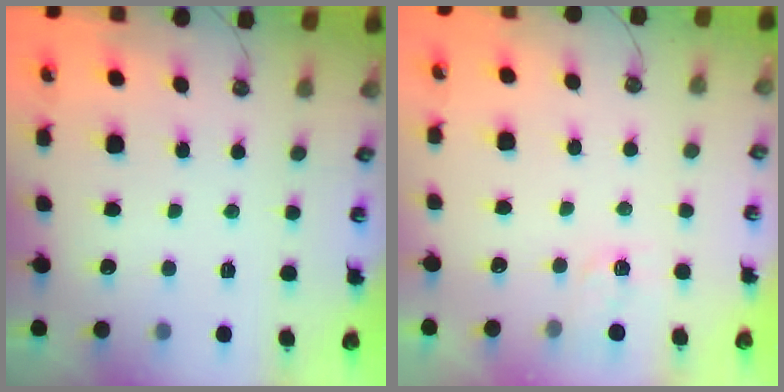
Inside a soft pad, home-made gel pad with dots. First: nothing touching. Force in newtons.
{"total": 2.9, "press": 2.9, "slide": 0.5}